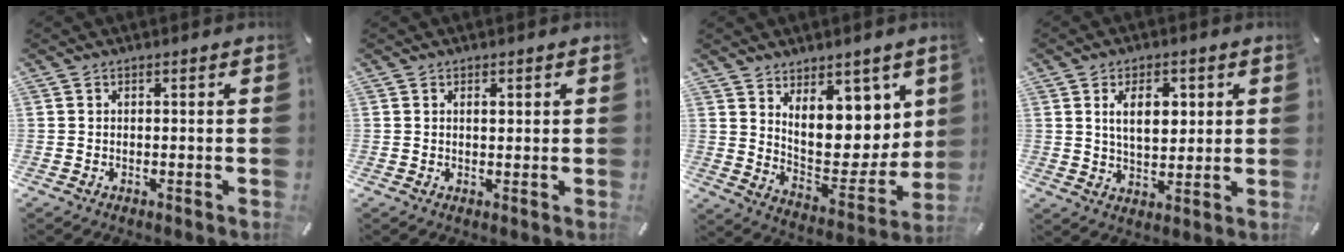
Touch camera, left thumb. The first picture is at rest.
{"total": 1.3, "force": [0.4, 0.6, 1.1], "torque": [-0.014, -0.001, 0.006]}
{"total": 12.3, "force": [7.2, 8.0, 5.9], "torque": [-0.068, -0.081, 0.139]}
{"total": 8.7, "force": [2.7, 5.4, 6.3], "torque": [-0.096, -0.002, 0.041]}